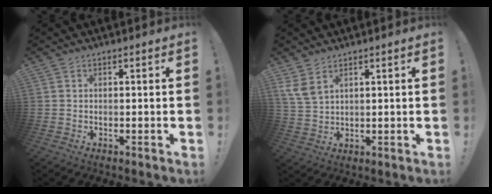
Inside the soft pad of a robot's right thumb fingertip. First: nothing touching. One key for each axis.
{"total": 5.7, "fx": 3.6, "fy": 2.7, "fz": 3.5, "tx": -0.080, "ty": -0.015, "tz": 0.070}